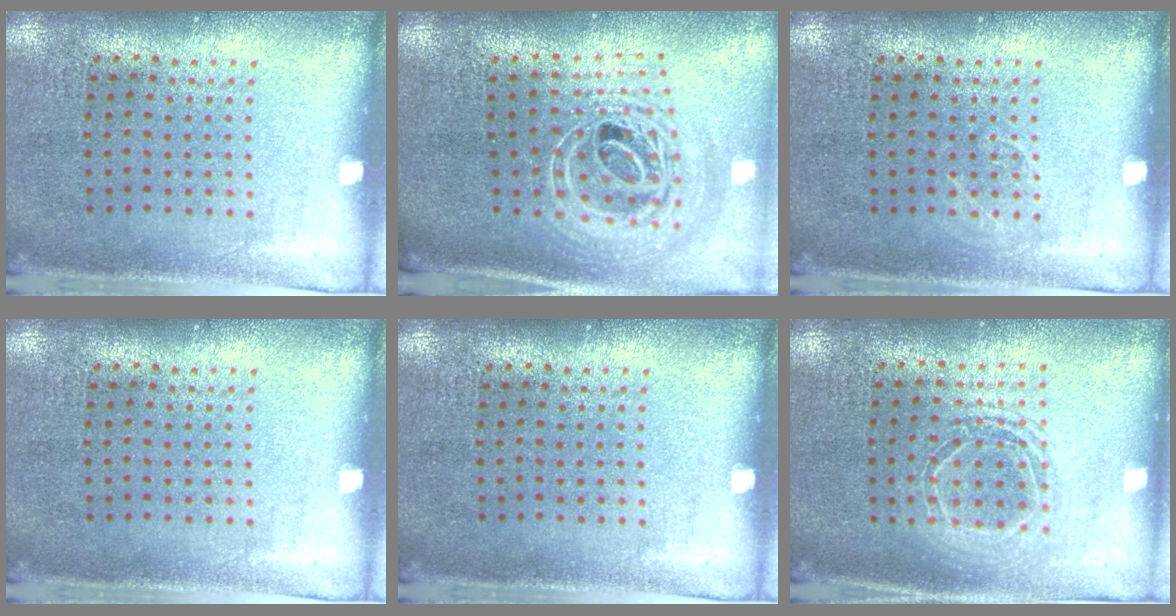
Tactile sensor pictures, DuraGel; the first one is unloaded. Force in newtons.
{"total": 2.7, "press": 1.8, "slide": 2.0}
{"total": 0.8, "press": 0.8, "slide": 0.0}
{"total": 0.0}
{"total": 0.0}
{"total": 1.7, "press": 1.4, "slide": 0.9}